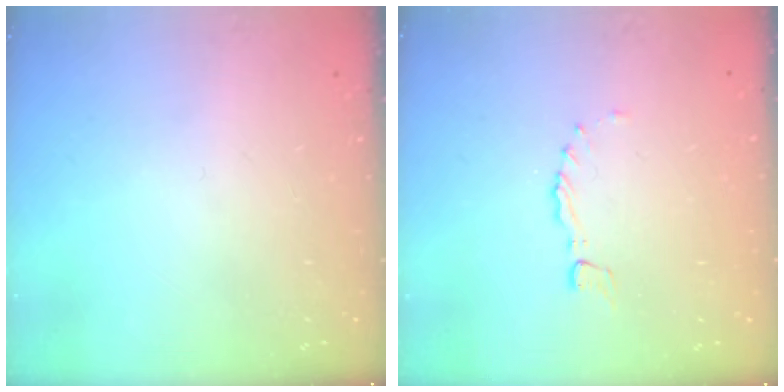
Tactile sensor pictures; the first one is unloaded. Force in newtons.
{"total": 0.0}